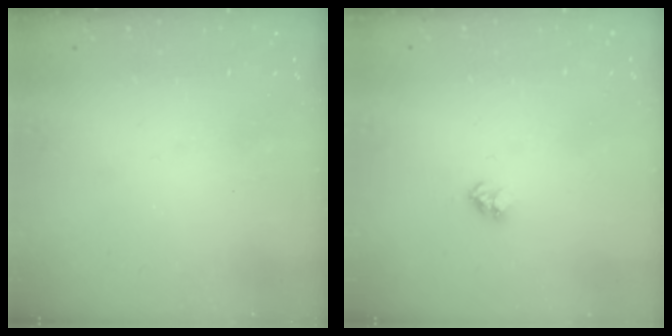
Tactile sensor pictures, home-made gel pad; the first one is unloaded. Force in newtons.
{"total": 2.5, "press": 2.4, "slide": 0.4}